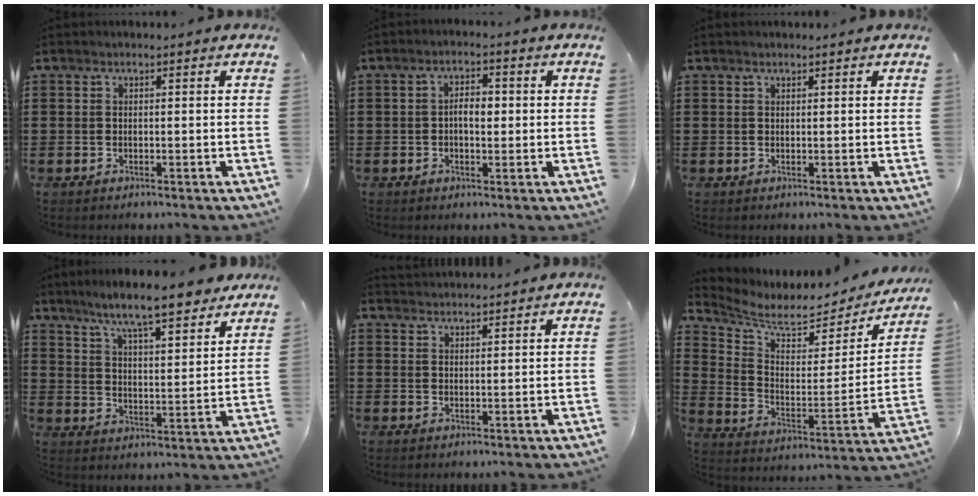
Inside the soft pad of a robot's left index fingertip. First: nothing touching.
{"total": 3.5, "force": [-0.2, 1.8, 3.1], "torque": [-0.051, 0.004, -0.008]}
{"total": 0.8, "force": [0.5, 0.5, -0.3], "torque": [0.005, 0.001, 0.011]}
{"total": 8.2, "force": [7.3, 0.5, 3.8], "torque": [-0.092, -0.038, 0.123]}
{"total": 1.9, "force": [1.9, 0.0, -0.6], "torque": [0.006, -0.003, 0.037]}
{"total": 5.2, "force": [4.7, 1.3, 1.6], "torque": [-0.062, -0.051, 0.080]}